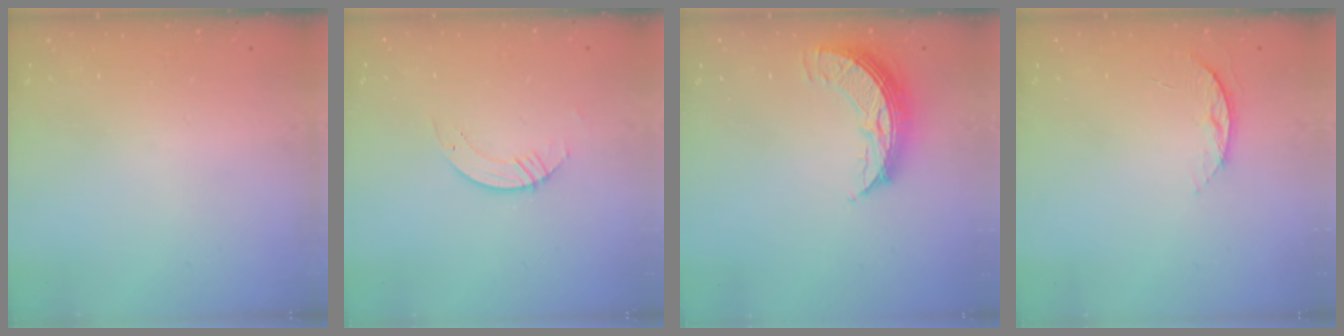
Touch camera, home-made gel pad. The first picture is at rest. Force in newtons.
{"total": 3.1, "press": 3.1, "slide": 0.2}
{"total": 8.7, "press": 8.6, "slide": 0.9}
{"total": 5.8, "press": 5.8, "slide": 0.6}